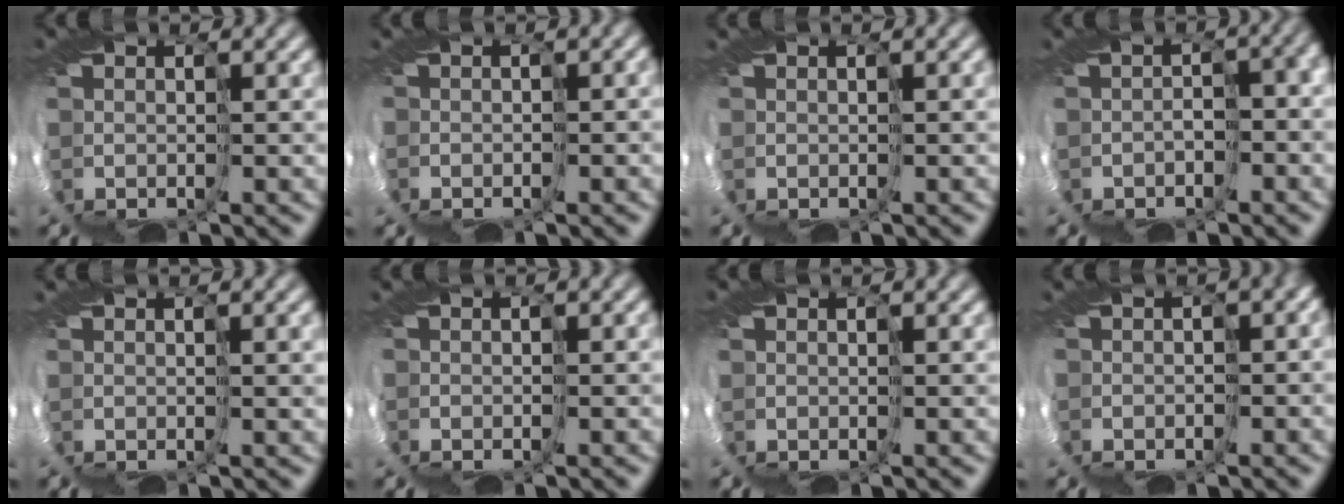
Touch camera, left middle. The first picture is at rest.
{"total": 2.3, "force": [-1.9, 0.9, 0.8], "torque": [-0.007, 0.001, -0.028]}
{"total": 0.6, "force": [-0.2, -0.4, -0.4], "torque": [0.012, 0.001, -0.001]}
{"total": 2.5, "force": [-1.7, 0.8, 1.7], "torque": [-0.024, -0.009, -0.025]}
{"total": 1.0, "force": [0.5, -0.5, 0.7], "torque": [-0.006, 0.004, 0.005]}
{"total": 1.8, "force": [-1.6, 0.6, 0.4], "torque": [-0.002, 0.001, -0.026]}
{"total": 0.0}
{"total": 3.2, "force": [-2.3, 1.5, 1.6], "torque": [-0.020, 0.000, -0.029]}